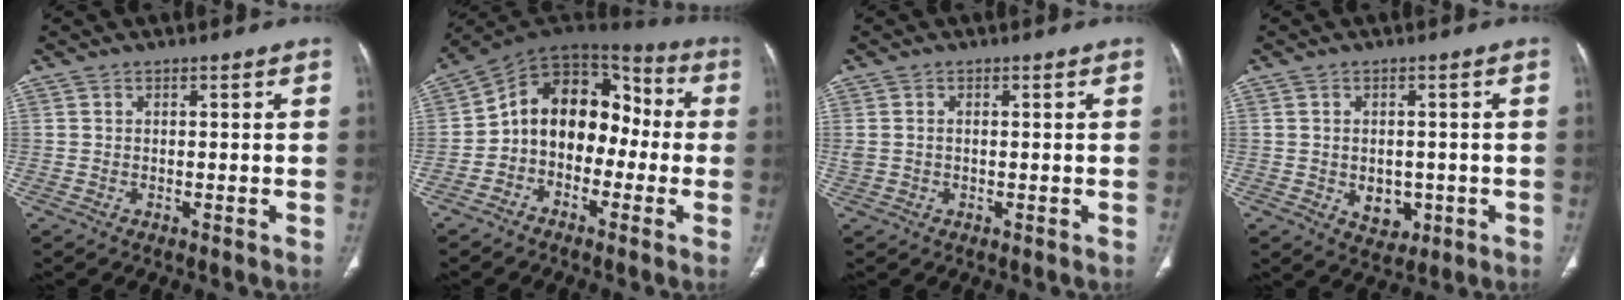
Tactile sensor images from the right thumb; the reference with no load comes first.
{"total": 14.7, "force": [-2.0, 10.9, 9.6], "torque": [-0.105, 0.068, -0.050]}
{"total": 1.9, "force": [0.0, 1.4, 1.3], "torque": [-0.038, 0.009, 0.004]}
{"total": 5.3, "force": [-1.2, 3.9, 3.3], "torque": [-0.025, 0.001, -0.003]}